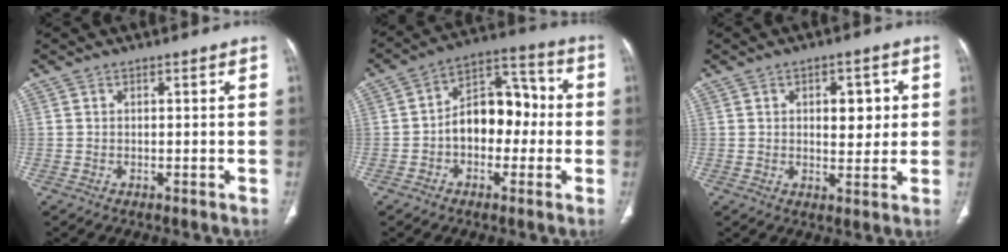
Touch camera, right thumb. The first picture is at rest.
{"total": 12.4, "force": [-1.3, 8.4, 9.1], "torque": [-0.100, 0.046, -0.031]}
{"total": 6.9, "force": [1.5, 3.9, 5.5], "torque": [-0.049, -0.005, 0.023]}